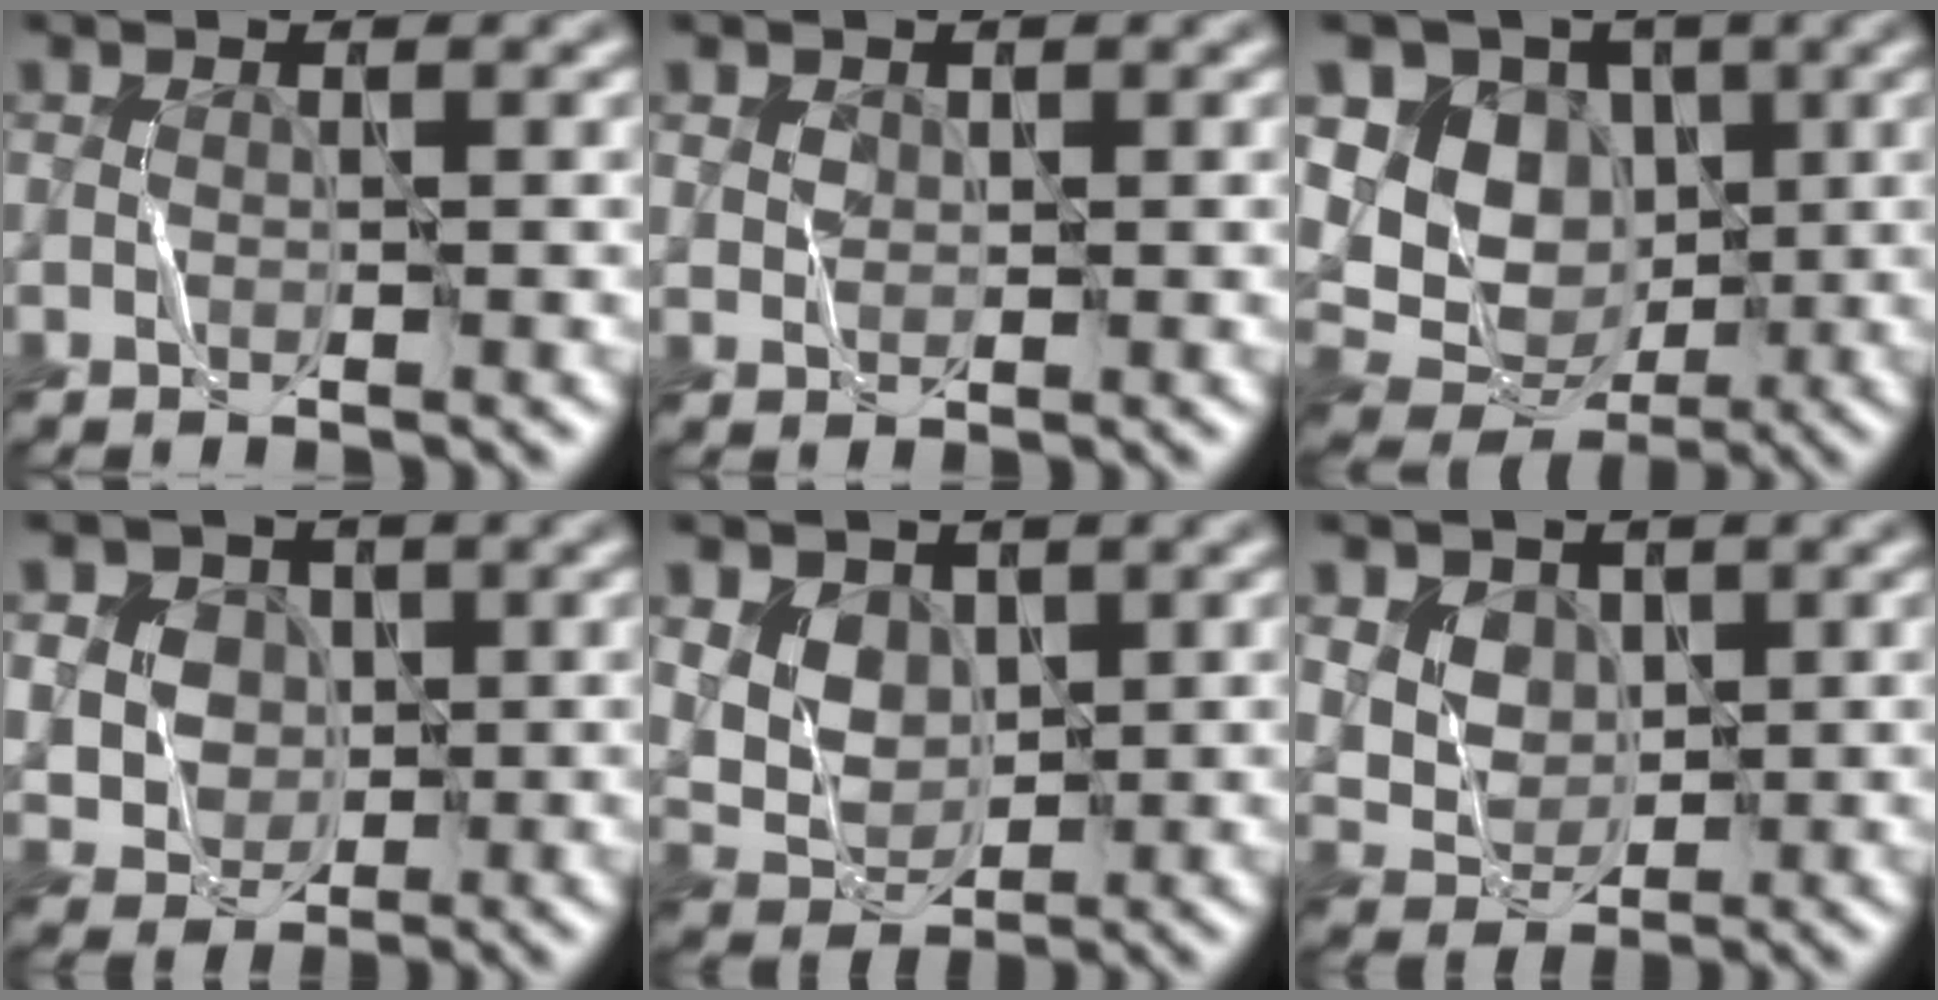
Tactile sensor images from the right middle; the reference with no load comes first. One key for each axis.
{"total": 0.6, "fx": 0.4, "fy": 0.4, "fz": -0.3, "tx": -0.004, "ty": 0.002, "tz": 0.014}
{"total": 7.2, "fx": 2.5, "fy": 6.2, "fz": 2.6, "tx": -0.056, "ty": 0.005, "tz": 0.046}
{"total": 2.8, "fx": 1.0, "fy": 2.6, "fz": 0.1, "tx": -0.014, "ty": -0.003, "tz": 0.028}
{"total": 2.5, "fx": 1.5, "fy": 2.0, "fz": 0.5, "tx": -0.019, "ty": -0.002, "tz": 0.035}
{"total": 2.6, "fx": 1.6, "fy": 2.0, "fz": 0.3, "tx": -0.021, "ty": -0.001, "tz": 0.034}